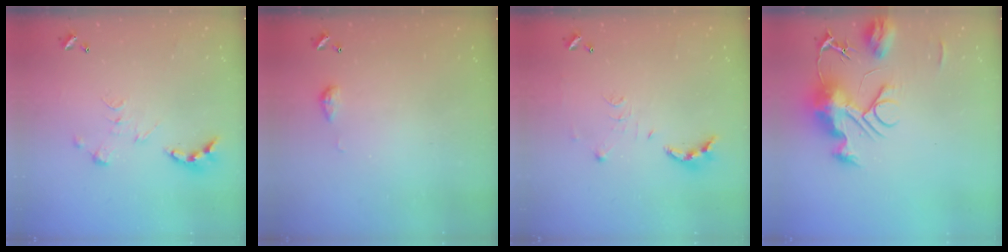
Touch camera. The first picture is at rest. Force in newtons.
{"total": 3.3, "press": 3.2, "slide": 0.5}
{"total": 8.7, "press": 8.7, "slide": 0.8}
{"total": 12.6, "press": 12.6, "slide": 1.2}